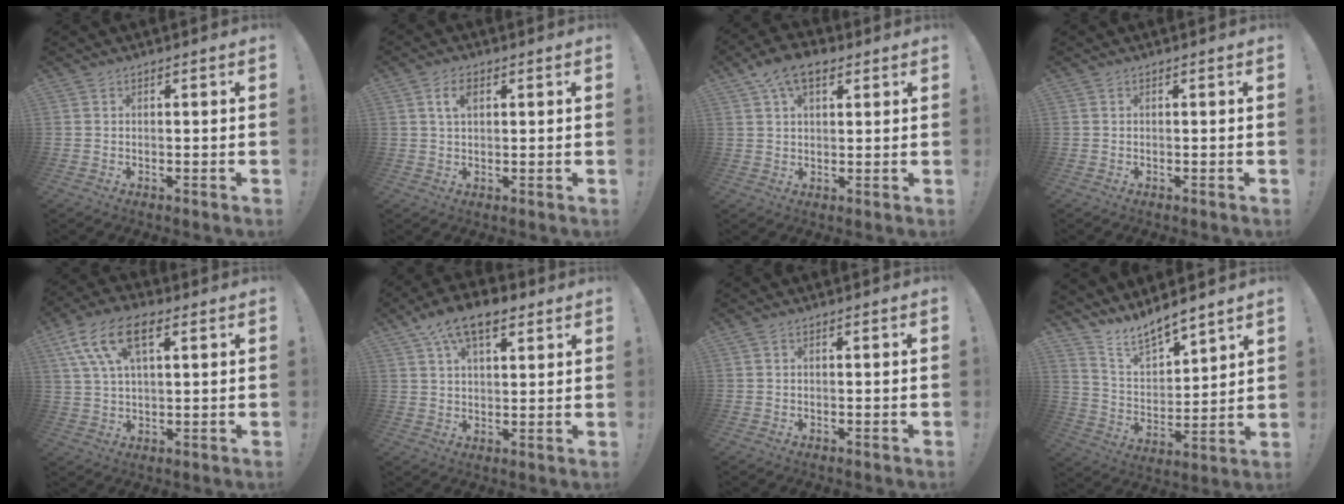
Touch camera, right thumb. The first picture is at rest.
{"total": 4.5, "force": [1.6, 2.5, 3.4], "torque": [-0.055, 0.001, 0.026]}
{"total": 8.8, "force": [4.8, 4.9, 5.6], "torque": [-0.091, -0.007, 0.089]}
{"total": 0.0}
{"total": 13.2, "force": [5.8, 6.6, 9.8], "torque": [-0.183, -0.001, 0.109]}
{"total": 11.4, "force": [6.6, 5.5, 7.5], "torque": [-0.112, -0.020, 0.119]}
{"total": 0.0}
{"total": 10.0, "force": [9.4, 2.5, 1.9], "torque": [-0.048, -0.088, 0.177]}